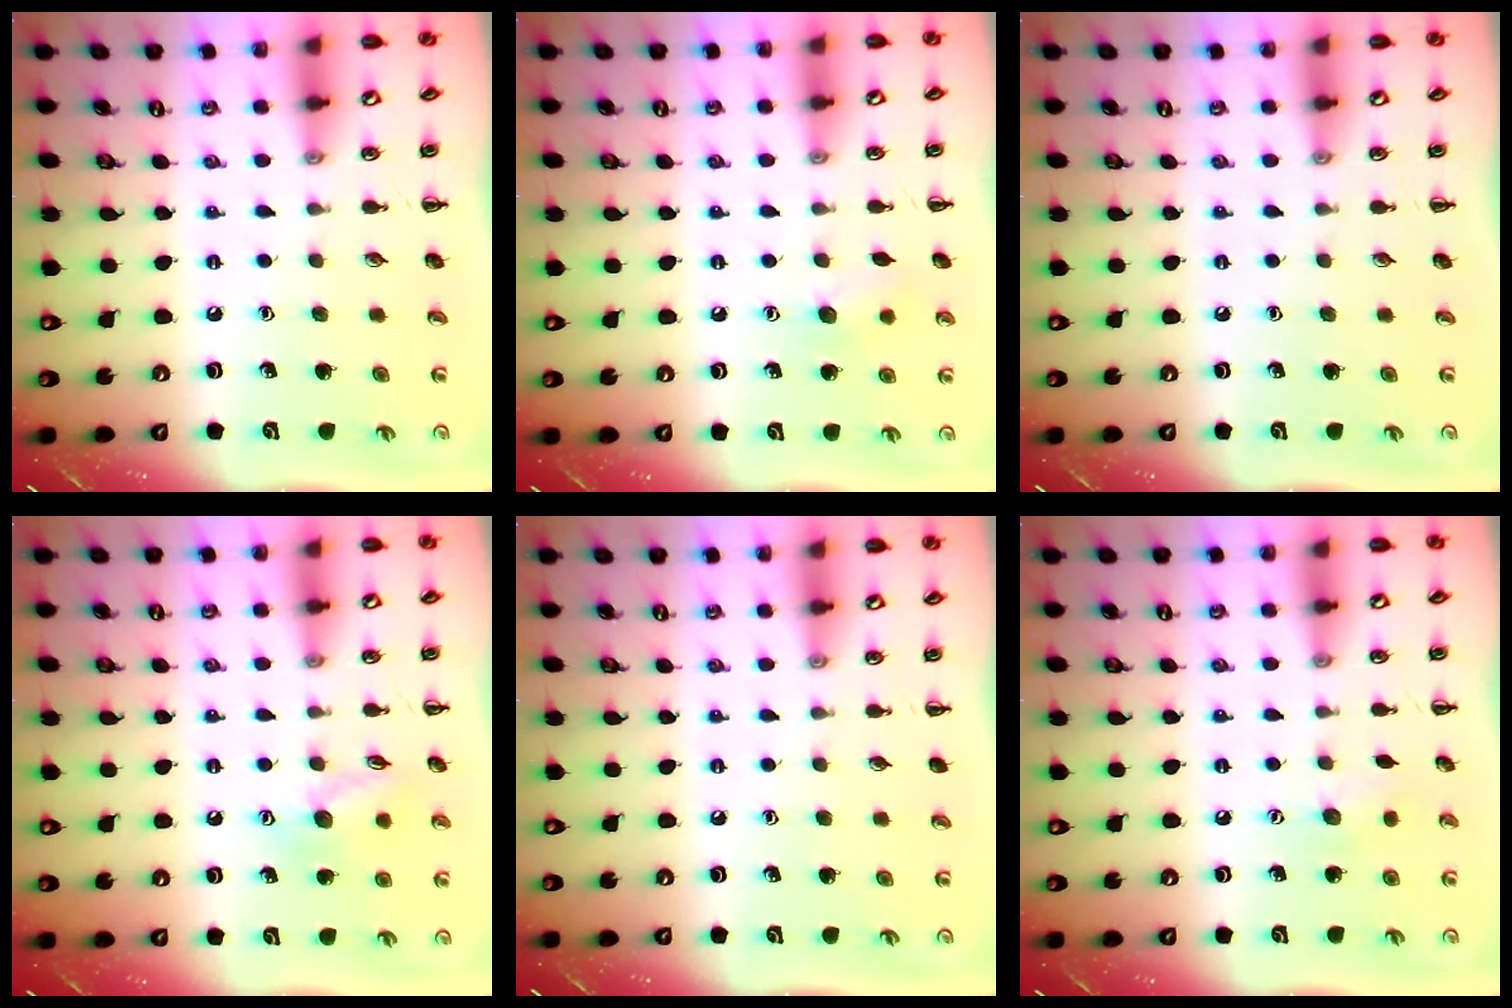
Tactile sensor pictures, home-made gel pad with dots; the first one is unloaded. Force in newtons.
{"total": 6.9, "press": 6.7, "slide": 1.7}
{"total": 0.0}
{"total": 9.1, "press": 9.1, "slide": 0.6}
{"total": 0.0}
{"total": 5.9, "press": 5.8, "slide": 1.3}